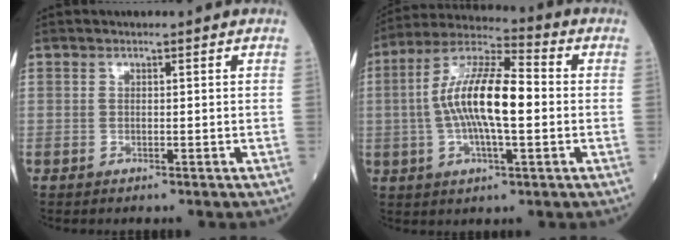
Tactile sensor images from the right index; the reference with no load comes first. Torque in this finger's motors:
{"motor_torque": [2.14, 0.00, 1.06, 0.21]}